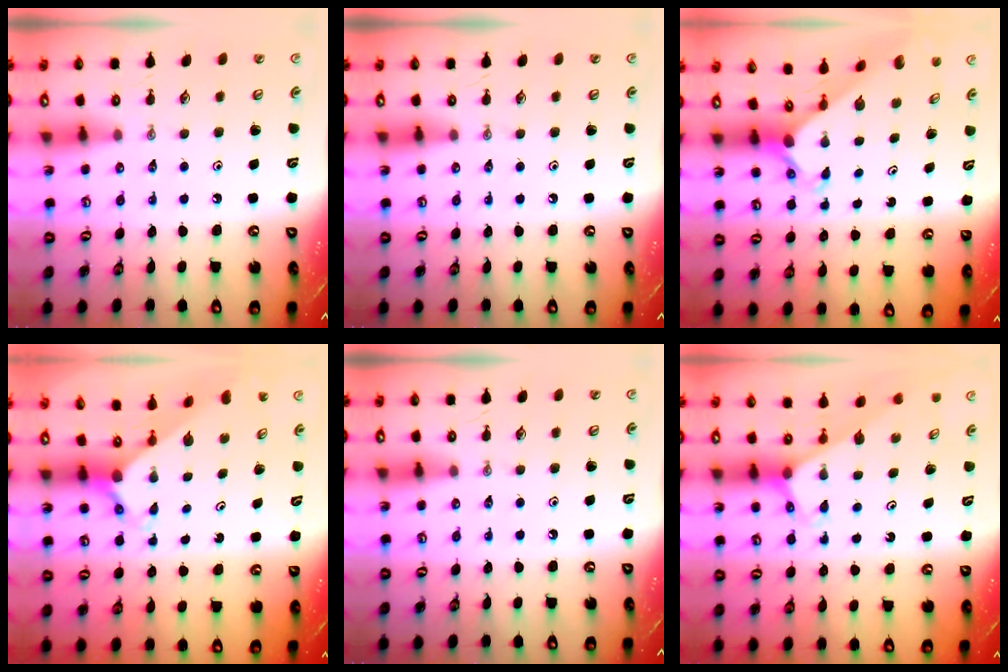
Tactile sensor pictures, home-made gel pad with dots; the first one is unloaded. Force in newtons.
{"total": 0.0}
{"total": 2.2, "press": 2.2, "slide": 0.1}
{"total": 3.8, "press": 3.8, "slide": 0.2}
{"total": 0.0}
{"total": 3.2, "press": 3.2, "slide": 0.2}